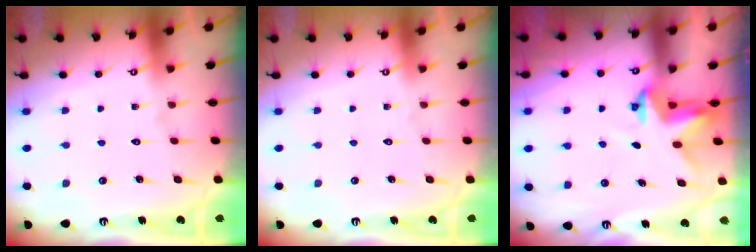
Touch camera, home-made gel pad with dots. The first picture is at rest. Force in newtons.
{"total": 0.0}
{"total": 3.5, "press": 3.5, "slide": 0.3}